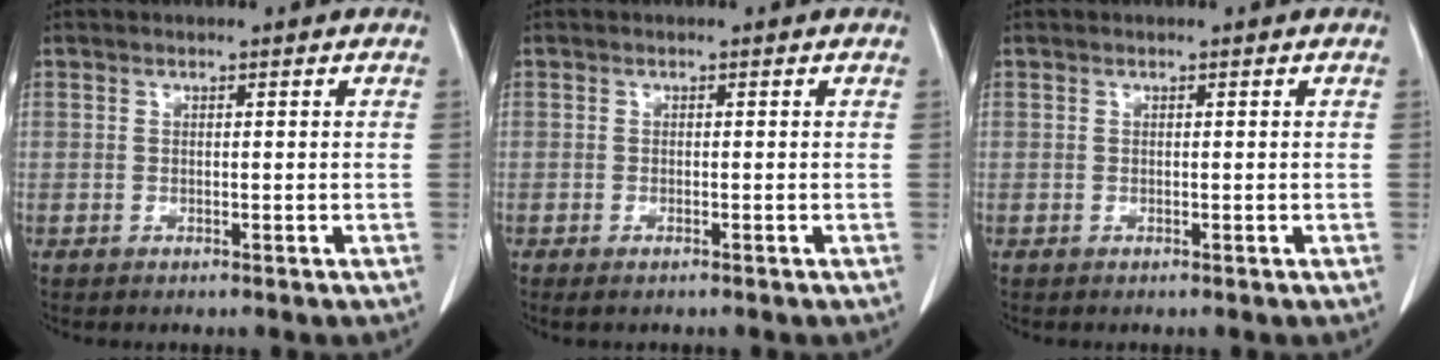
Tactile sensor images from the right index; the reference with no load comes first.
{"total": 0.9, "force": [-0.7, 0.1, 0.6], "torque": [-0.012, -0.003, -0.009]}
{"total": 0.0}